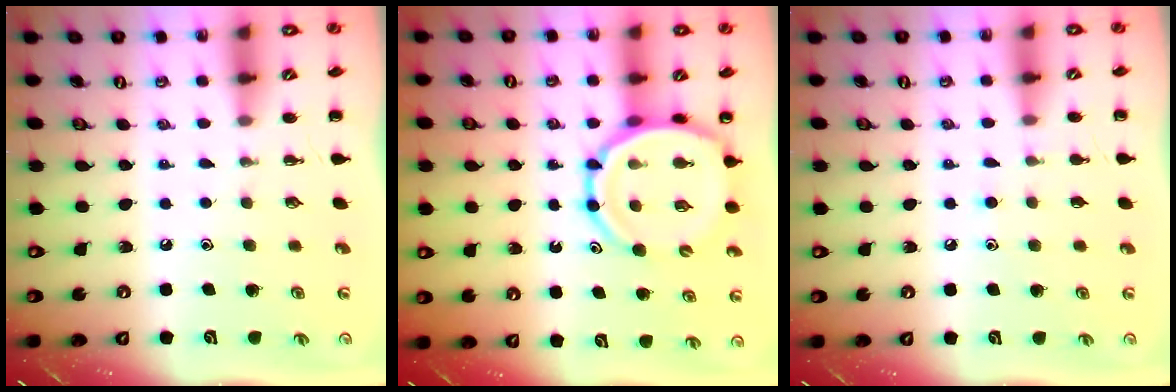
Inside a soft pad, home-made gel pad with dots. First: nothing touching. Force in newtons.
{"total": 12.5, "press": 11.9, "slide": 3.9}
{"total": 5.2, "press": 4.9, "slide": 1.6}